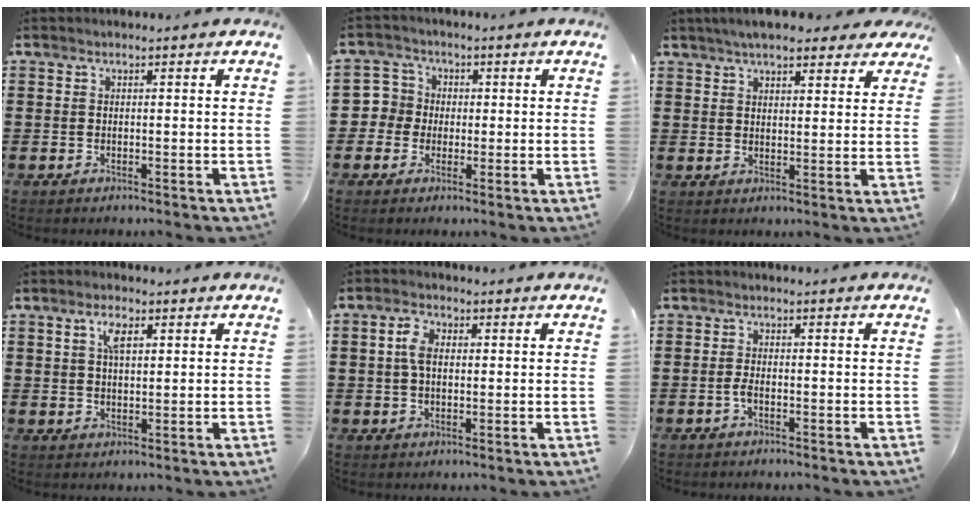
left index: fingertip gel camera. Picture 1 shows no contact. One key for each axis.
{"total": 4.2, "fx": -0.6, "fy": 4.1, "fz": 0.3, "tx": -0.027, "ty": 0.012, "tz": -0.015}
{"total": 5.6, "fx": 4.8, "fy": 1.3, "fz": 2.5, "tx": -0.055, "ty": -0.003, "tz": 0.086}
{"total": 3.3, "fx": 1.4, "fy": 1.4, "fz": 2.7, "tx": -0.052, "ty": 0.005, "tz": 0.022}
{"total": 3.9, "fx": 0.7, "fy": 2.3, "fz": 3.0, "tx": -0.067, "ty": 0.013, "tz": 0.010}
{"total": 1.5, "fx": -0.8, "fy": 0.3, "fz": 1.2, "tx": -0.033, "ty": -0.003, "tz": -0.017}